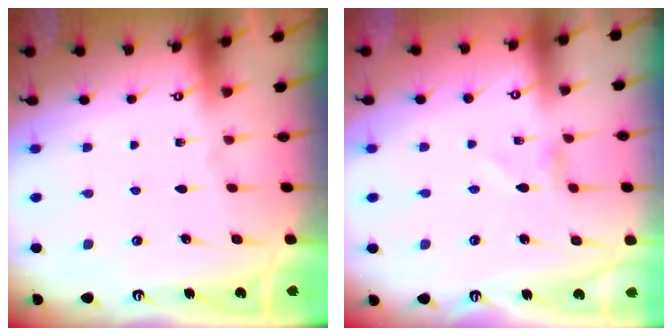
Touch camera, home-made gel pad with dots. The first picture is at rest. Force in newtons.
{"total": 0.9, "press": 0.9, "slide": 0.4}